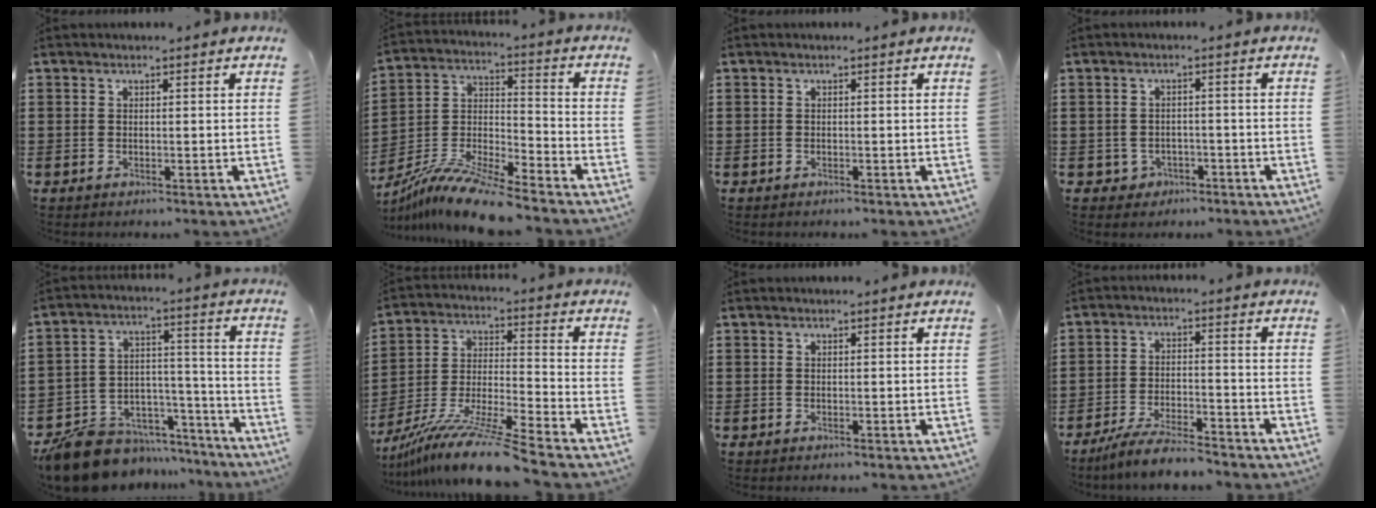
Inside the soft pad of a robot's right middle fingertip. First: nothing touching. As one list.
[{"total": 11.1, "force": [-10.2, 0.1, 4.2], "torque": [-0.079, 0.013, -0.201]}, {"total": 0.0}, {"total": 1.9, "force": [-1.4, 1.2, 0.2], "torque": [-0.012, 0.000, -0.032]}, {"total": 10.2, "force": [-9.1, 4.3, 1.7], "torque": [-0.048, 0.031, -0.172]}, {"total": 11.9, "force": [-10.3, -0.6, 5.9], "torque": [-0.121, -0.002, -0.203]}, {"total": 0.0}, {"total": 5.8, "force": [-5.4, 0.3, 2.1], "torque": [-0.047, -0.005, -0.103]}]